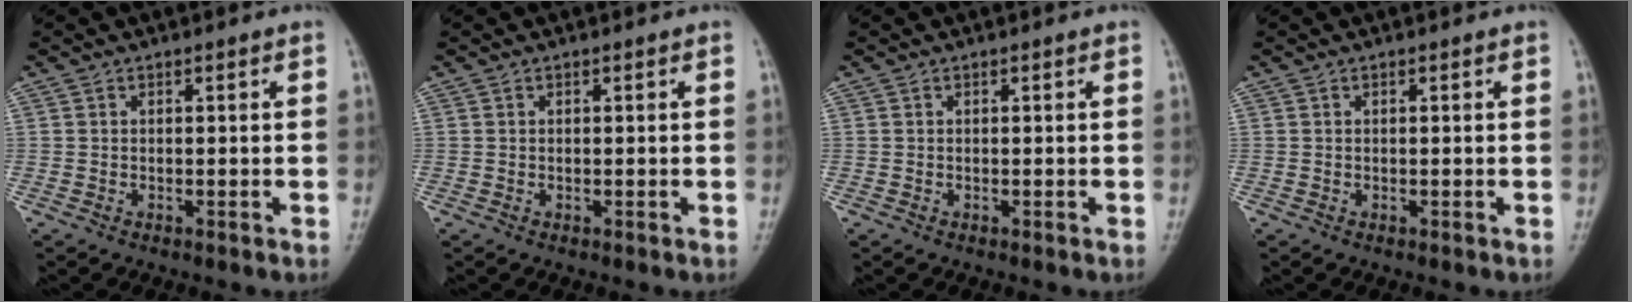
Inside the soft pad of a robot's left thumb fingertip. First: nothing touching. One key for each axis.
{"total": 0.0}
{"total": 0.0}
{"total": 0.0}